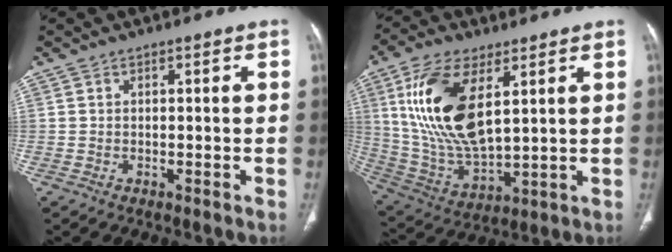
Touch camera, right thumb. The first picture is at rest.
{"total": 19.2, "force": [6.2, 8.9, 15.9], "torque": [-0.312, -0.025, 0.127]}